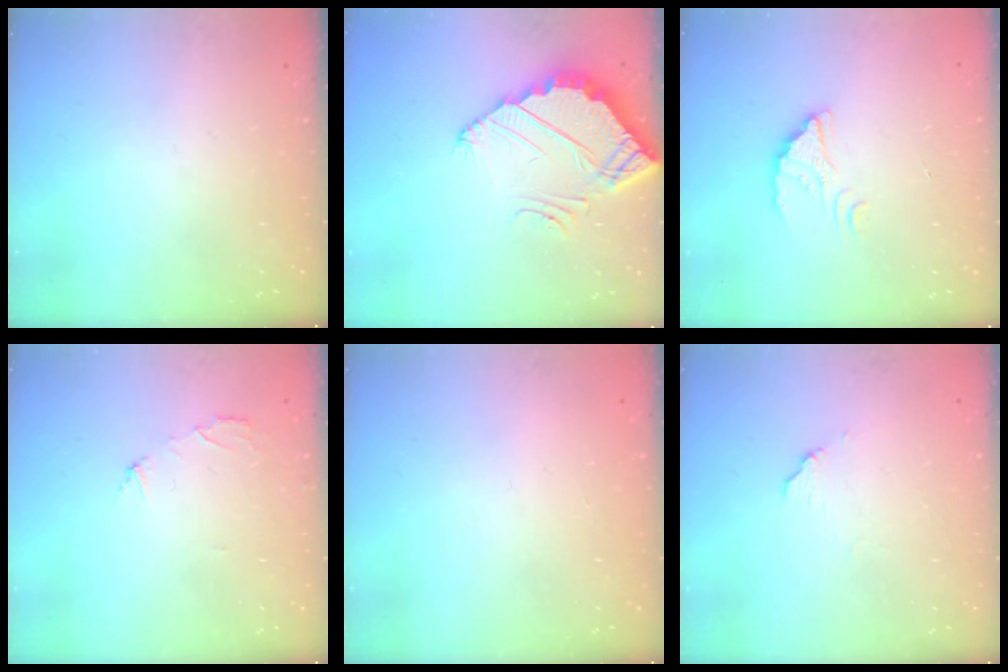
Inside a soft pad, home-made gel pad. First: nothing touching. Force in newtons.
{"total": 5.3, "press": 5.3, "slide": 0.2}
{"total": 2.1, "press": 2.1, "slide": 0.2}
{"total": 2.1, "press": 2.1, "slide": 0.1}
{"total": 2.2, "press": 2.2, "slide": 0.1}
{"total": 5.6, "press": 5.6, "slide": 0.4}